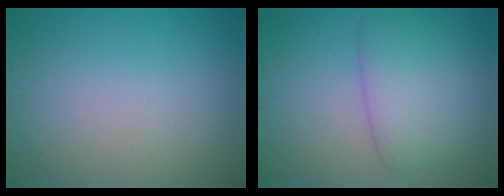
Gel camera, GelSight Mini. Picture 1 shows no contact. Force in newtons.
{"total": 5.4, "press": 5.4, "slide": 0.2}